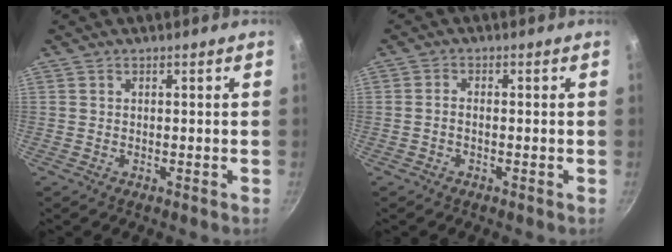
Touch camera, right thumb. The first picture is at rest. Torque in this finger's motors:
{"motor_torque": [-0.82, -0.15, -0.33, 0.11, 0.07]}